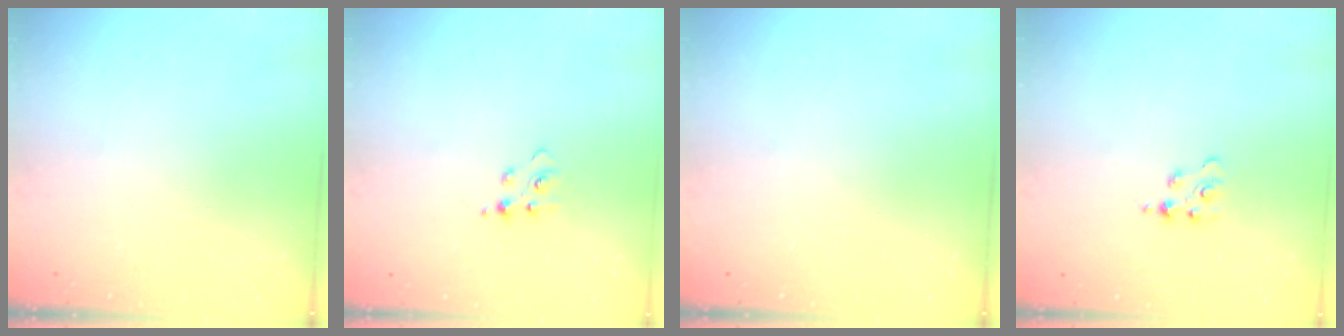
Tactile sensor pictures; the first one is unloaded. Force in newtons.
{"total": 5.3, "press": 5.3, "slide": 0.5}
{"total": 0.0}
{"total": 2.3, "press": 2.3, "slide": 0.5}